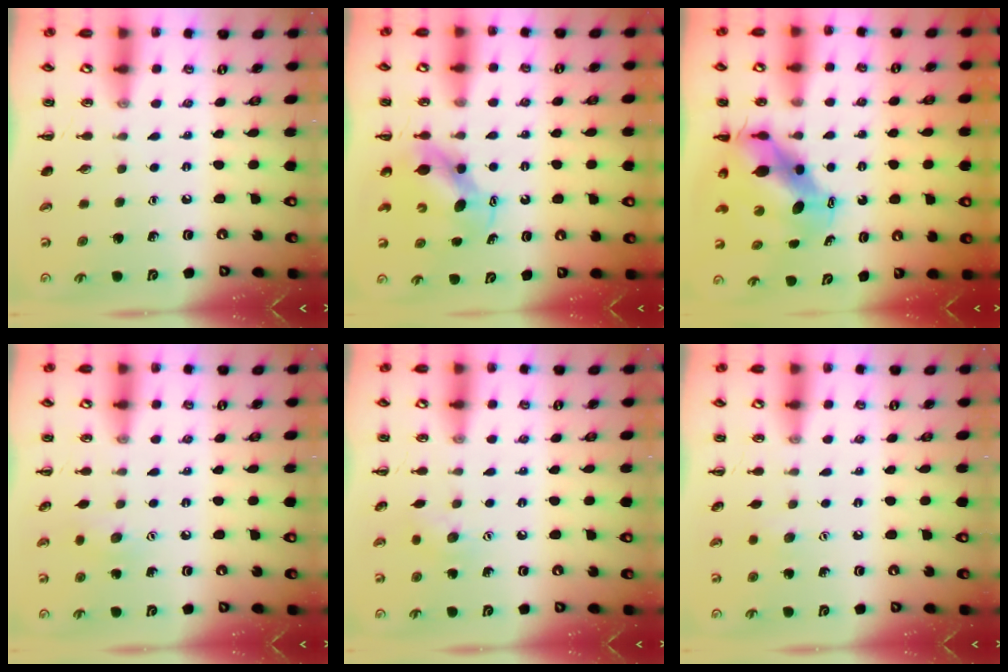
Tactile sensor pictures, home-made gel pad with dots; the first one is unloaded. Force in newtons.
{"total": 6.6, "press": 6.5, "slide": 0.8}
{"total": 8.5, "press": 8.3, "slide": 1.7}
{"total": 5.0, "press": 4.9, "slide": 1.1}
{"total": 5.5, "press": 5.5, "slide": 1.0}
{"total": 2.5, "press": 2.4, "slide": 0.6}